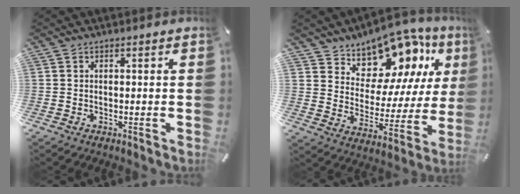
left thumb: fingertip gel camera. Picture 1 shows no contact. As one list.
[{"total": 12.5, "force": [9.8, 7.4, 2.6], "torque": [-0.051, -0.099, 0.175]}]